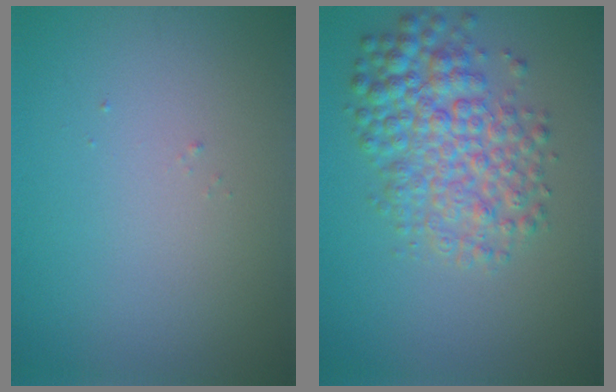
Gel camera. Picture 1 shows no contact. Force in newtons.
{"total": 5.9, "press": 5.9, "slide": 0.1}